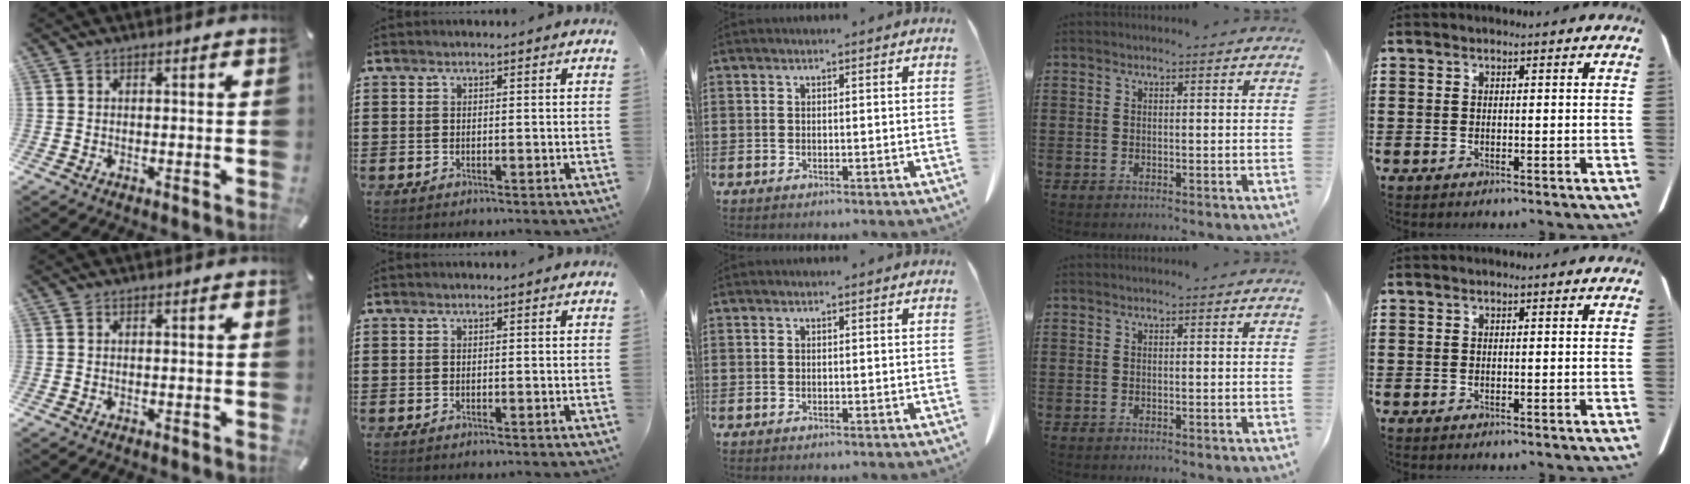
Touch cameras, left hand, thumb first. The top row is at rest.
{}